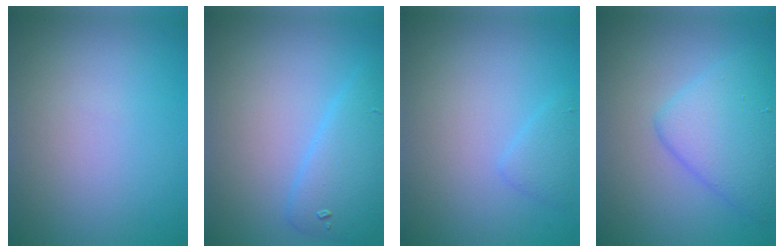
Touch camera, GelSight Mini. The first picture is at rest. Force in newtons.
{"total": 3.7, "press": 3.7, "slide": 0.2}
{"total": 1.4, "press": 1.4, "slide": 0.0}
{"total": 5.1, "press": 5.1, "slide": 0.1}